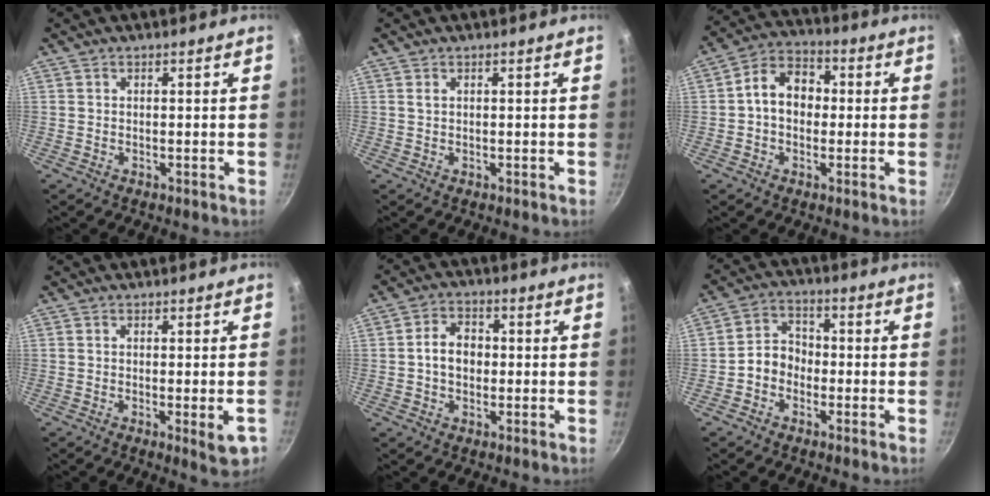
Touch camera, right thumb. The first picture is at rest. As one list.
[{"total": 0.6, "force": [0.3, 0.3, 0.5], "torque": [-0.009, 0.001, 0.005]}, {"total": 9.3, "force": [0.1, 7.1, 6.0], "torque": [-0.062, 0.028, -0.016]}, {"total": 4.5, "force": [-1.5, 0.9, 4.2], "torque": [-0.054, -0.007, -0.019]}, {"total": 6.1, "force": [-0.3, 4.7, 3.8], "torque": [-0.040, 0.017, -0.011]}, {"total": 5.9, "force": [-1.8, 4.8, 2.9], "torque": [-0.022, 0.030, -0.043]}]